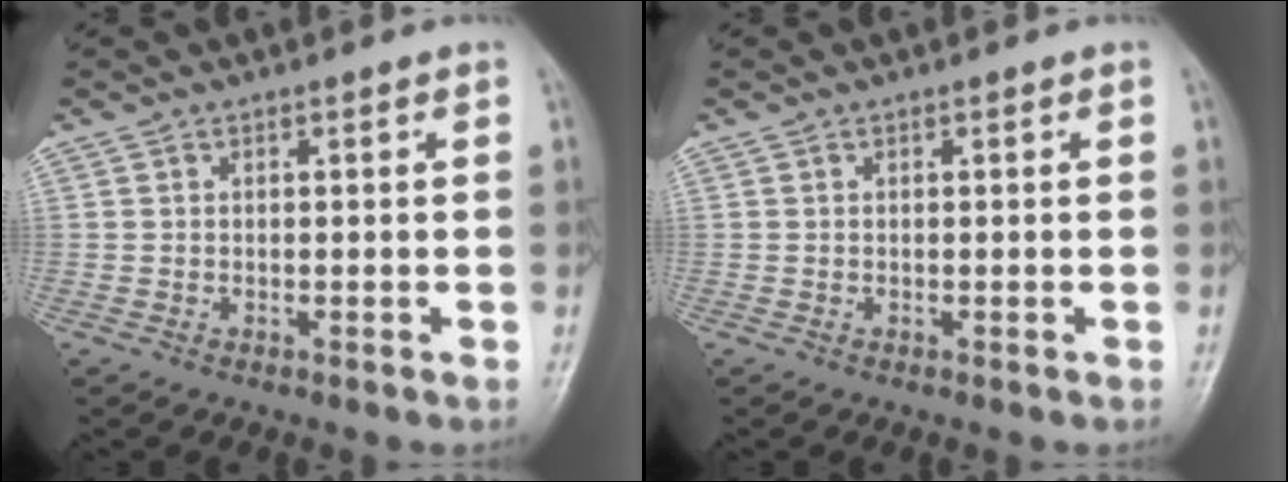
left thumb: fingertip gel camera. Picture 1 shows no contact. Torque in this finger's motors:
{"motor_torque": [-0.15, 0.17, 0.07, 0.04, 0.00]}